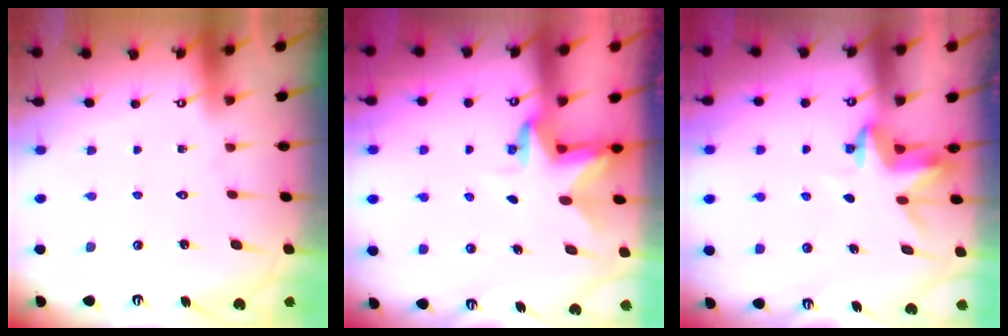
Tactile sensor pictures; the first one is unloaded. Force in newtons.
{"total": 2.9, "press": 2.9, "slide": 0.2}
{"total": 3.2, "press": 3.2, "slide": 0.1}